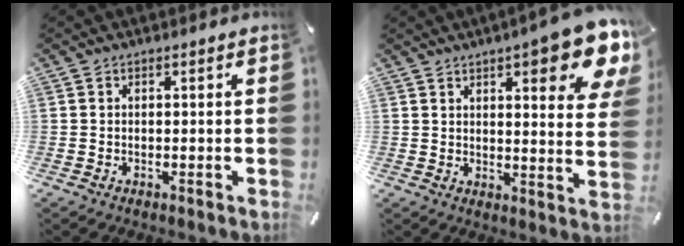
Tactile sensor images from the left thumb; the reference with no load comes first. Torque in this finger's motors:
{"motor_torque": [3.00, 2.01, 1.43, -1.34, 0.14]}